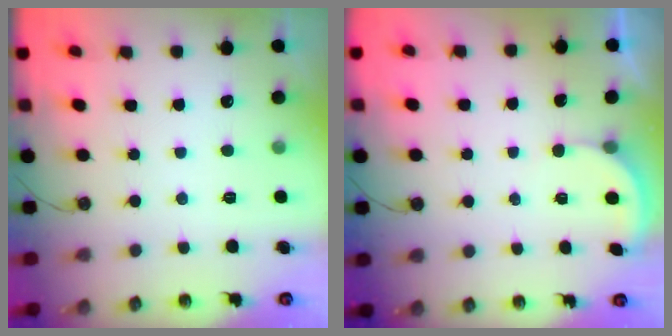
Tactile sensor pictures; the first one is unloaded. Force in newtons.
{"total": 1.6, "press": 1.6, "slide": 0.3}